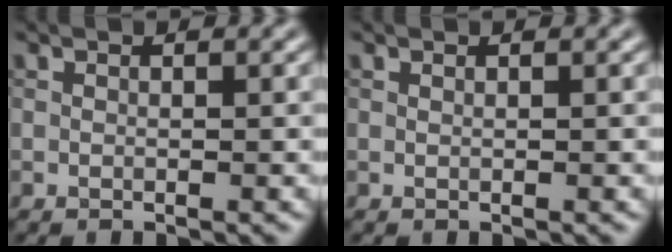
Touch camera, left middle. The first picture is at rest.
{"total": 0.0}